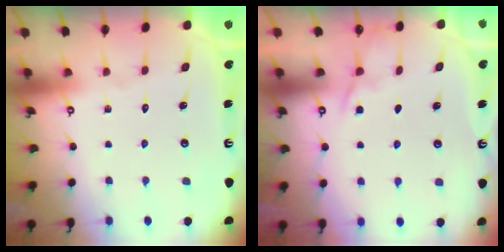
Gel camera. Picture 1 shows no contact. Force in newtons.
{"total": 3.3, "press": 3.3, "slide": 0.5}